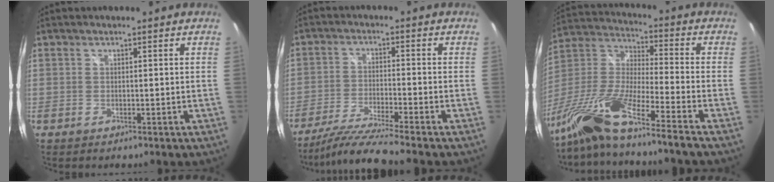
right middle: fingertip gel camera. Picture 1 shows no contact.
{"total": 9.1, "force": [-7.9, -1.7, 4.2], "torque": [-0.096, -0.017, -0.148]}
{"total": 17.5, "force": [-13.1, -0.2, 11.5], "torque": [-0.222, -0.039, -0.256]}